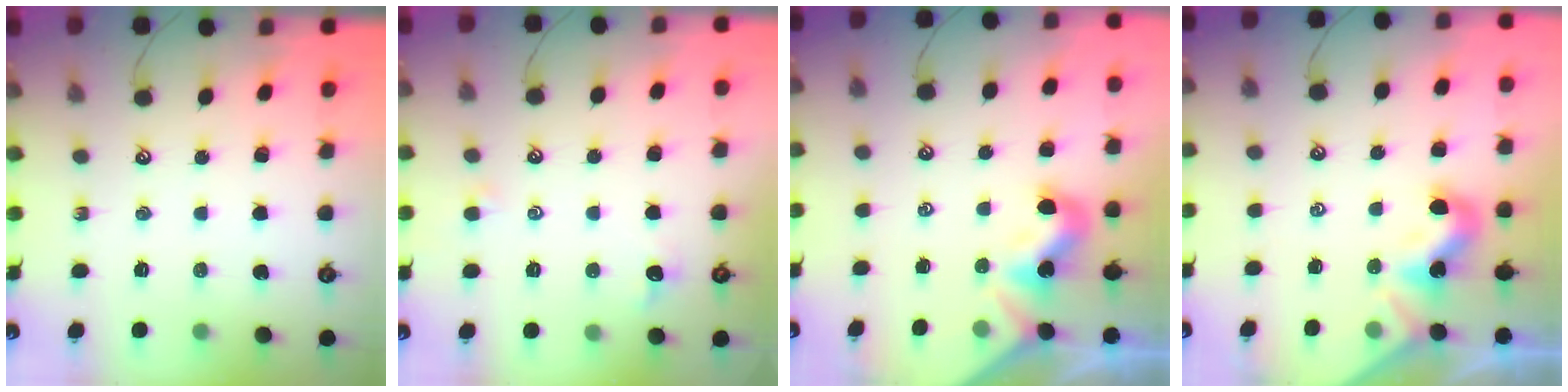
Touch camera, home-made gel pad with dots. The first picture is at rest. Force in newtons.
{"total": 0.6, "press": 0.4, "slide": 0.5}
{"total": 1.7, "press": 1.7, "slide": 0.1}
{"total": 1.8, "press": 1.7, "slide": 0.5}